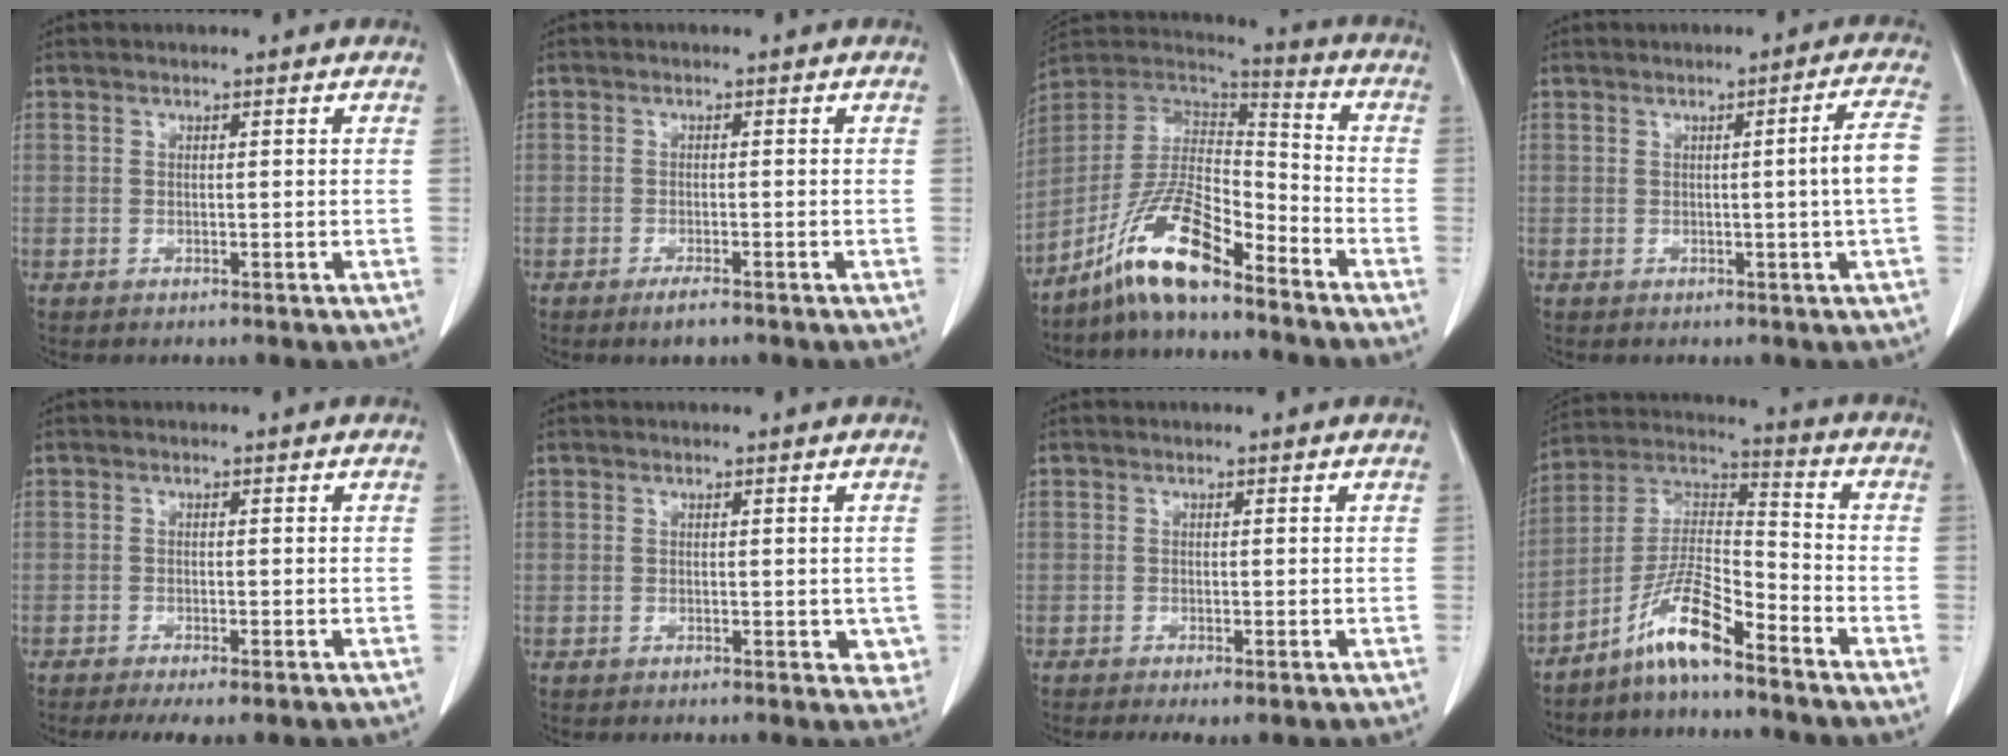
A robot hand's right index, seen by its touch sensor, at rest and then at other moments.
{"total": 2.3, "force": [-1.7, 0.4, 1.5], "torque": [-0.030, -0.004, -0.028]}
{"total": 13.1, "force": [-9.4, 2.7, 8.8], "torque": [-0.175, 0.017, -0.173]}
{"total": 4.8, "force": [-0.4, -1.1, 4.6], "torque": [-0.062, 0.000, -0.005]}
{"total": 5.7, "force": [-4.4, 1.0, 3.5], "torque": [-0.046, -0.013, -0.063]}
{"total": 3.2, "force": [-0.3, 1.8, 2.5], "torque": [-0.008, -0.003, -0.003]}
{"total": 3.2, "force": [-2.3, 0.8, 2.1], "torque": [-0.032, -0.010, -0.033]}
{"total": 10.2, "force": [-7.3, 1.0, 7.0], "torque": [-0.148, 0.008, -0.142]}